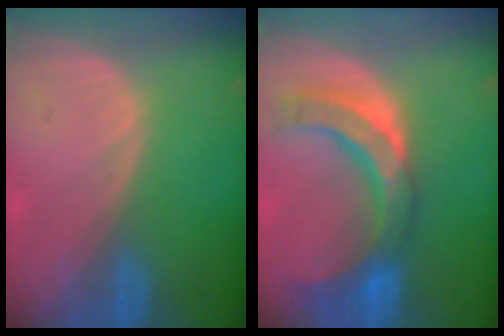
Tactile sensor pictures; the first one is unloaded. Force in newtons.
{"total": 10.1, "press": 9.4, "slide": 3.9}